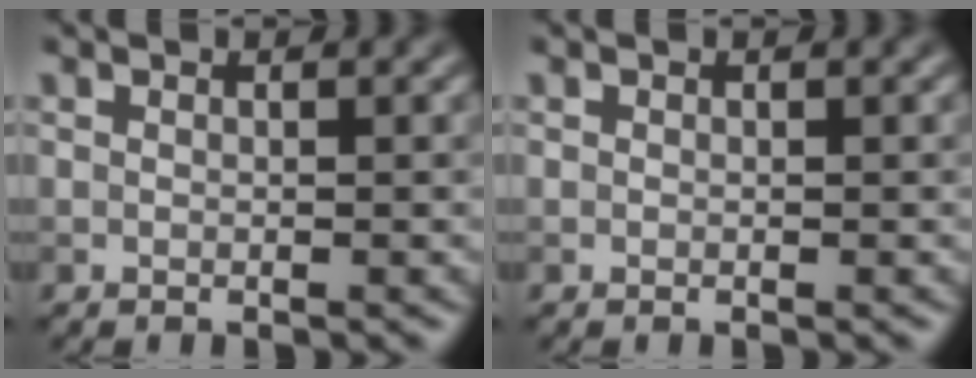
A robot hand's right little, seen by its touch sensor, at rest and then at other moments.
{"total": 0.0}